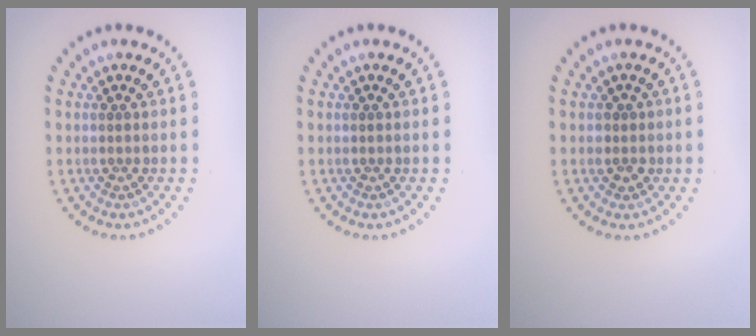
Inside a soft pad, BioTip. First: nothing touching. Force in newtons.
{"total": 0.0}
{"total": 1.2, "press": 1.1, "slide": 0.5}